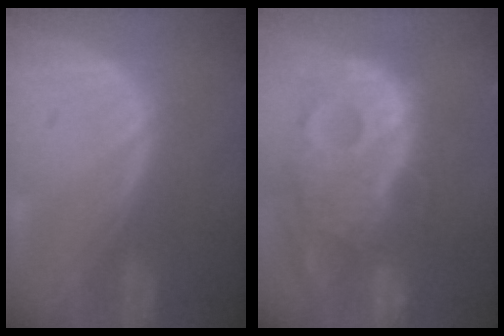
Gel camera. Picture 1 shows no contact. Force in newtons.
{"total": 13.9, "press": 12.0, "slide": 7.0}